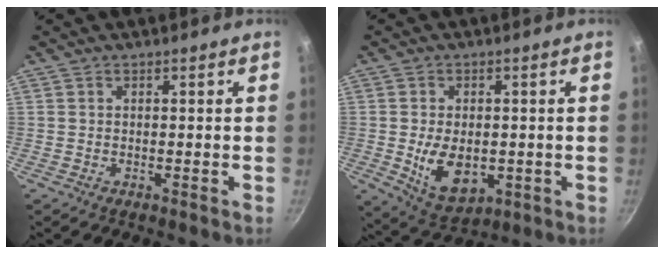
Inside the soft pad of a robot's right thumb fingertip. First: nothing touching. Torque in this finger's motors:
{"motor_torque": [-0.21, 0.65, -0.09, 0.13, 0.10]}